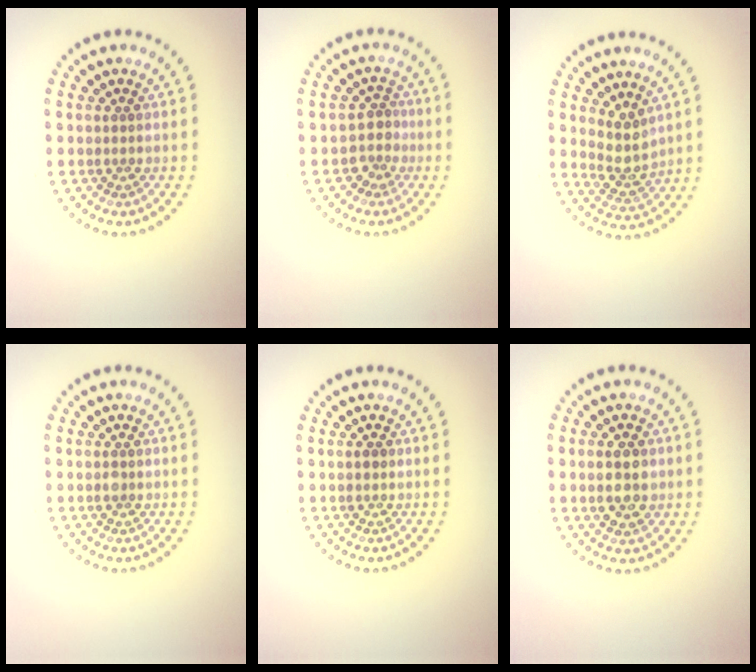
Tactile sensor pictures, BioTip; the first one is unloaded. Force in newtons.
{"total": 2.3, "press": 1.7, "slide": 1.5}
{"total": 3.0, "press": 2.3, "slide": 1.9}
{"total": 0.8, "press": 0.8, "slide": 0.1}
{"total": 1.0, "press": 1.0, "slide": 0.1}
{"total": 2.8, "press": 2.8, "slide": 0.2}